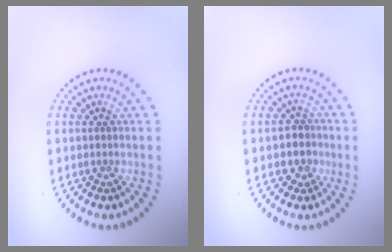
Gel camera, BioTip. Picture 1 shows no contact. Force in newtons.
{"total": 2.5, "press": 2.2, "slide": 1.1}